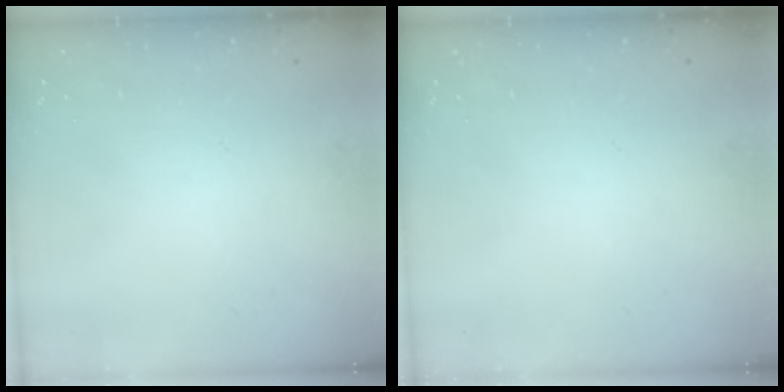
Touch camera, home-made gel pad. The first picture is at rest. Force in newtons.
{"total": 0.0}